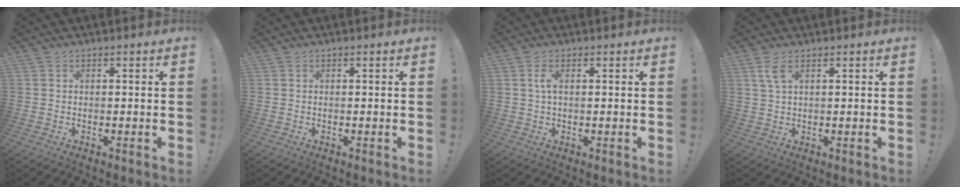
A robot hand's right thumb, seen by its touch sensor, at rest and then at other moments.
{"total": 0.0}
{"total": 2.9, "force": [0.6, 1.1, 2.6], "torque": [-0.046, 0.002, 0.007]}
{"total": 3.9, "force": [1.8, 1.3, 3.3], "torque": [-0.062, -0.002, 0.030]}